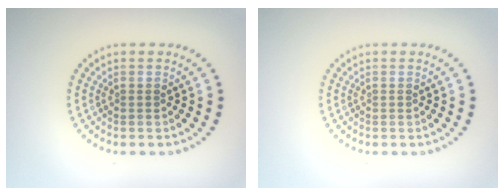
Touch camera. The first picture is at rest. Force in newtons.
{"total": 0.0}